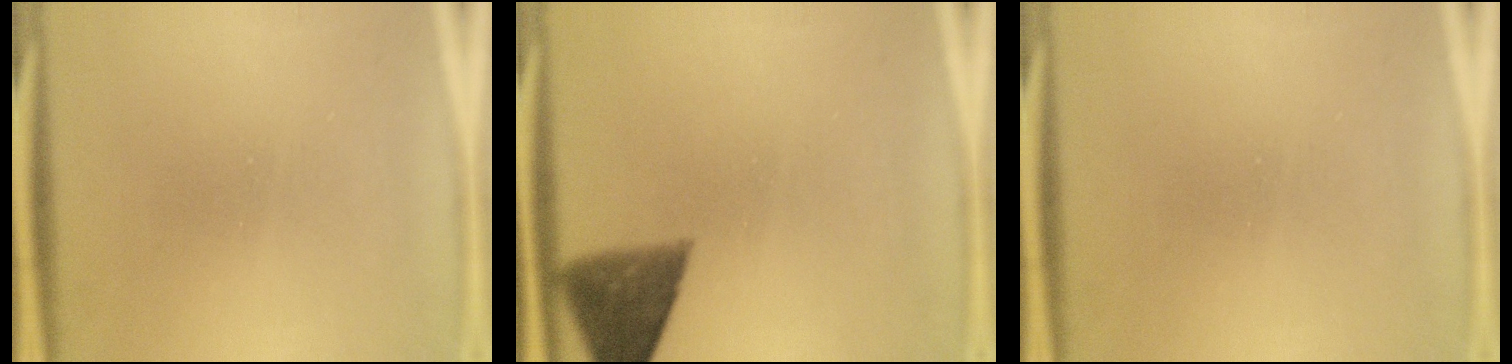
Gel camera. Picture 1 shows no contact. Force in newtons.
{"total": 5.4}
{"total": 0.0}